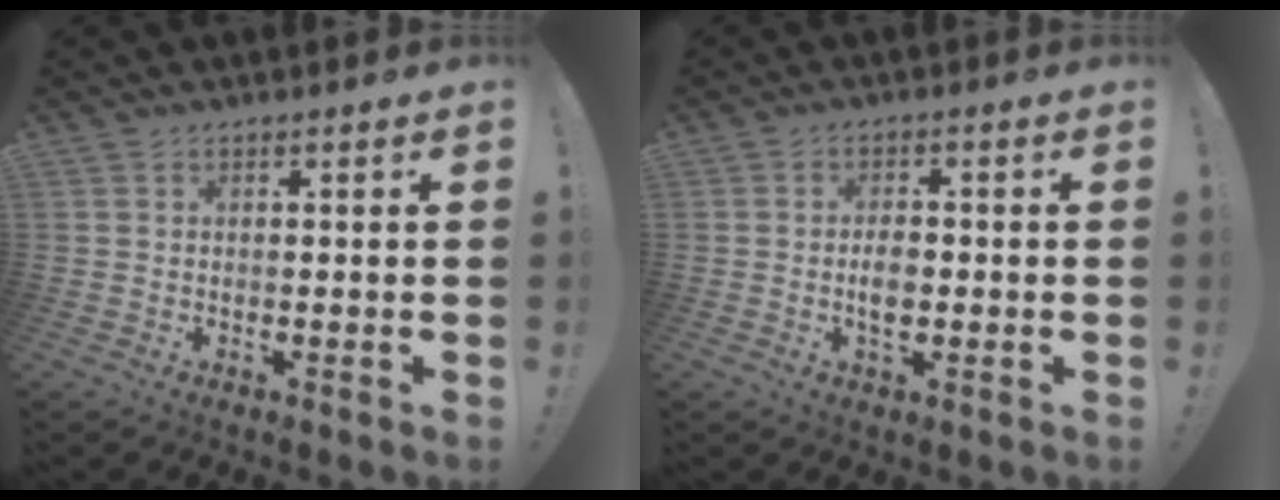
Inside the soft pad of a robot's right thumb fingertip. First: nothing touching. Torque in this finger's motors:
{"motor_torque": [0.99, 0.76, 0.89, -0.30, 0.00]}